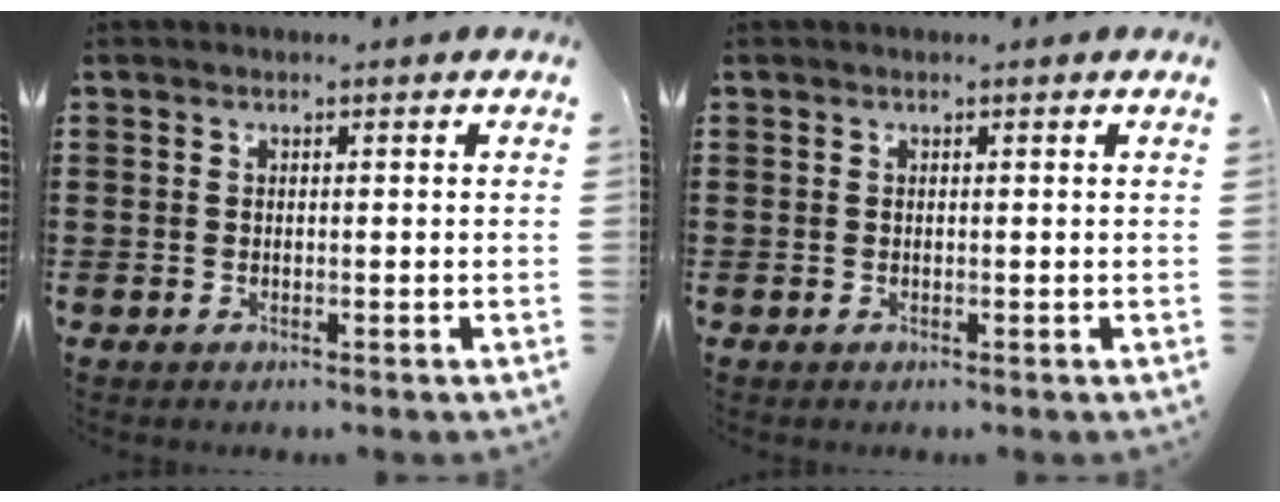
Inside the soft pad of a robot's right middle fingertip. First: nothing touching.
{"total": 0.0}